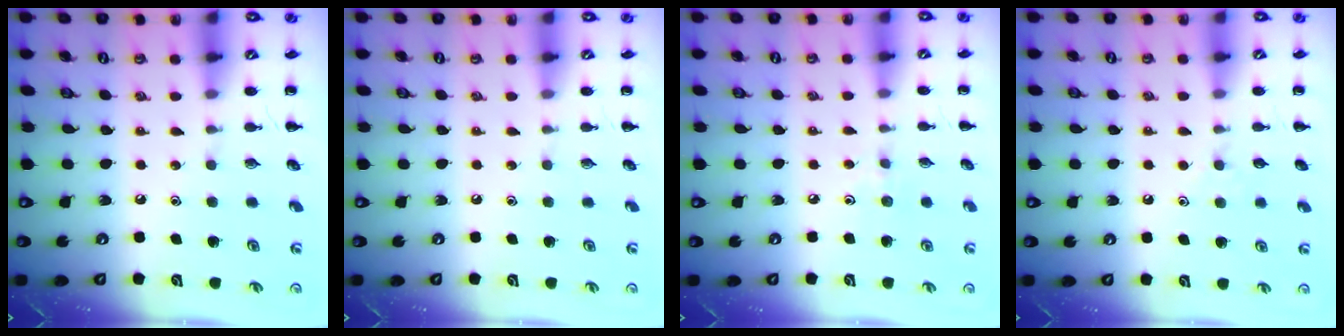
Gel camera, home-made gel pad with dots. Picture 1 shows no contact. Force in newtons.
{"total": 0.0}
{"total": 3.4, "press": 3.2, "slide": 1.2}
{"total": 3.6, "press": 3.3, "slide": 1.3}